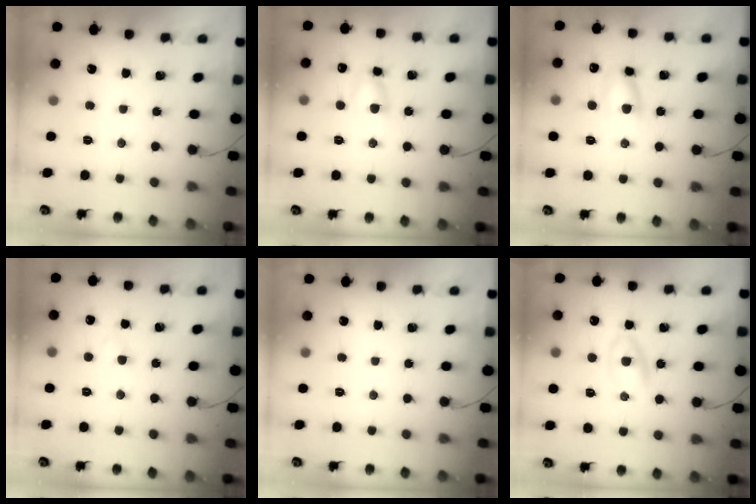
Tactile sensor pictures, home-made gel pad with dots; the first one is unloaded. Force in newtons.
{"total": 4.8, "press": 4.6, "slide": 1.3}
{"total": 6.4, "press": 6.3, "slide": 1.1}
{"total": 1.5, "press": 1.3, "slide": 0.8}
{"total": 0.0}
{"total": 2.3, "press": 2.1, "slide": 1.0}